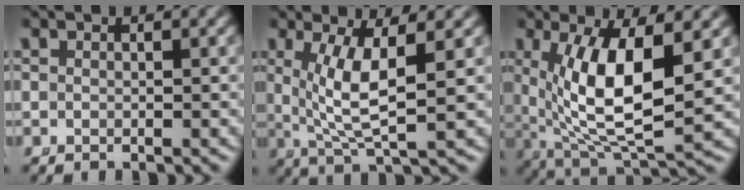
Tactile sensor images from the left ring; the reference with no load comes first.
{"total": 5.8, "force": [1.1, 1.8, 5.5], "torque": [-0.105, -0.011, 0.031]}
{"total": 10.1, "force": [0.6, 4.8, 8.9], "torque": [-0.175, -0.033, 0.037]}